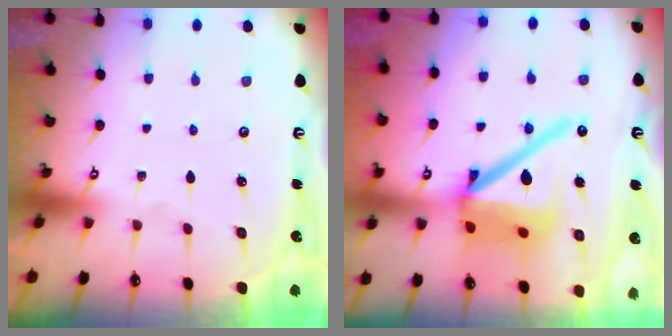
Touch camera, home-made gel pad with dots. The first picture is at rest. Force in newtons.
{"total": 19.4, "press": 19.2, "slide": 2.8}